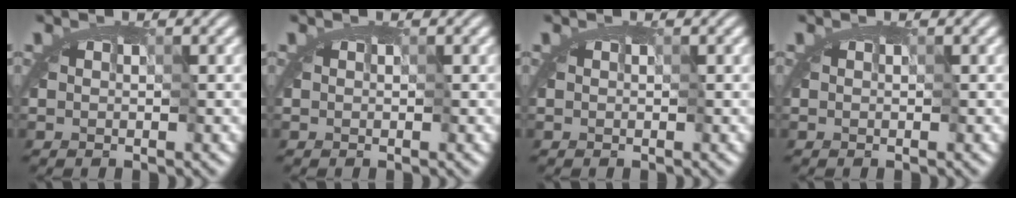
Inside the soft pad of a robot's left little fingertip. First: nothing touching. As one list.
[{"total": 0.0}, {"total": 0.0}, {"total": 0.0}]